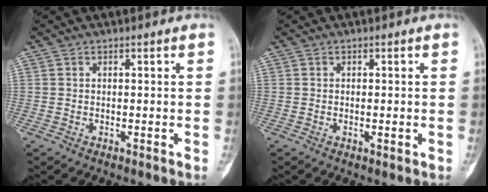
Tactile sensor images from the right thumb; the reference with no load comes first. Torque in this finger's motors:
{"motor_torque": [-0.46, -0.06, -0.07, -0.02, 0.02]}